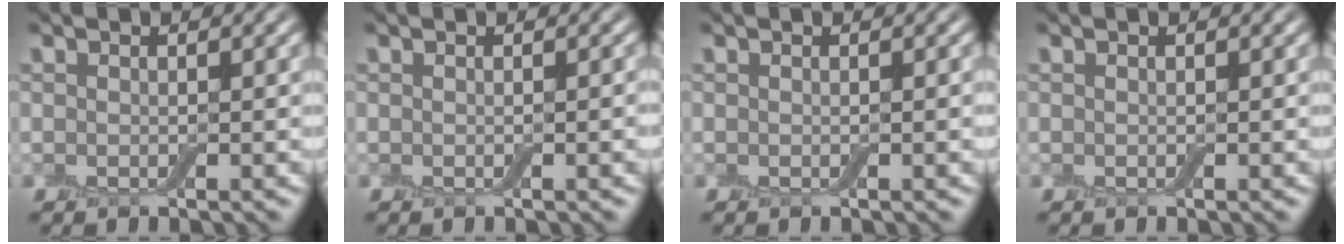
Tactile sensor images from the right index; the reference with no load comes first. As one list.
[{"total": 0.7, "force": [-0.1, 0.1, 0.7], "torque": [-0.007, 0.001, 0.000]}, {"total": 0.0}, {"total": 0.0}]